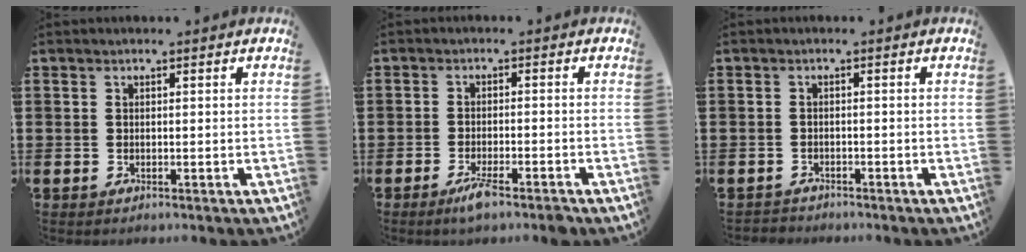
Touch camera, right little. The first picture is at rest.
{"total": 3.2, "force": [-2.1, 0.1, 2.3], "torque": [-0.037, -0.002, -0.036]}
{"total": 0.9, "force": [-0.9, 0.2, -0.1], "torque": [0.000, 0.003, -0.020]}